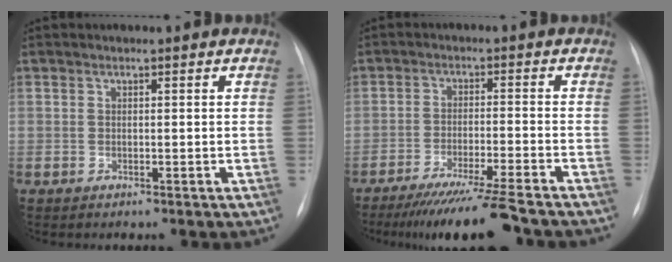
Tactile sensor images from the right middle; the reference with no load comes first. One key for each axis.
{"total": 12.4, "fx": -10.5, "fy": -1.0, "fz": 6.6, "tx": -0.092, "ty": -0.035, "tz": -0.165}